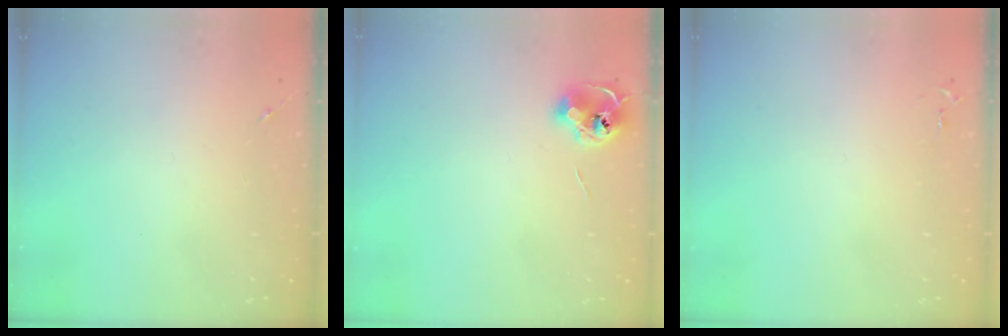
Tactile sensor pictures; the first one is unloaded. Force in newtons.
{"total": 7.4, "press": 7.4, "slide": 0.7}
{"total": 2.8, "press": 2.8, "slide": 0.4}